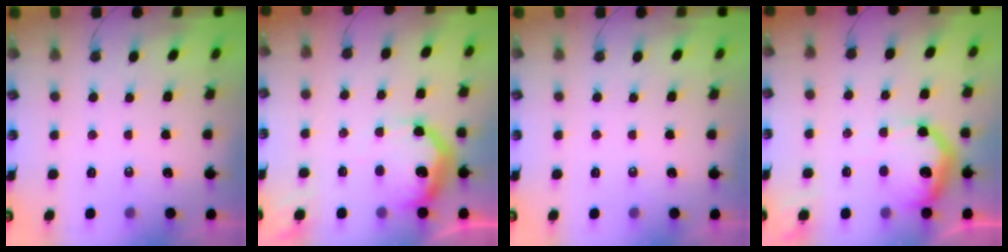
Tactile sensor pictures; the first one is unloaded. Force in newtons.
{"total": 14.4, "press": 14.4, "slide": 0.9}
{"total": 0.0}
{"total": 13.9, "press": 13.9, "slide": 0.9}